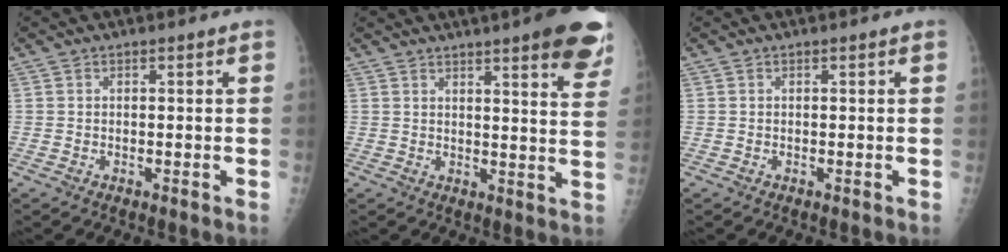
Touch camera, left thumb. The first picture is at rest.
{"total": 13.7, "force": [9.0, 2.3, 10.1], "torque": [-0.098, -0.038, 0.096]}
{"total": 0.0}